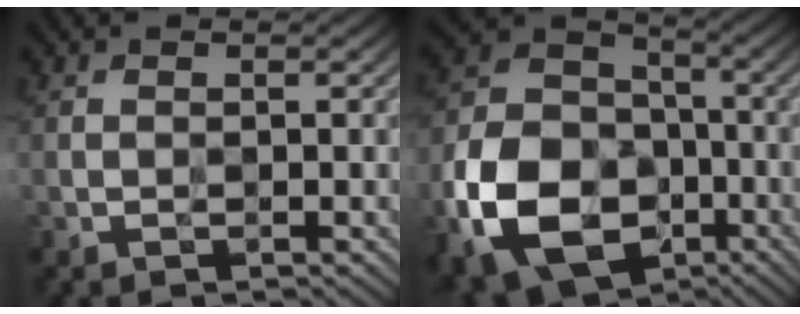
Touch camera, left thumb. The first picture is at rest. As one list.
[{"total": 16.1, "force": [-6.2, 11.7, 9.2], "torque": [-0.216, -0.043, -0.120]}]